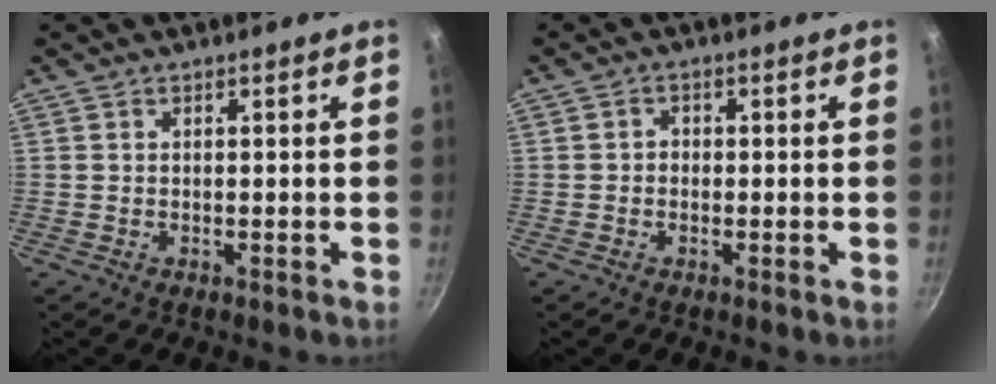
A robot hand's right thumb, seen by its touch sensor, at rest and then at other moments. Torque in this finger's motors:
{"motor_torque": [-0.07, 0.10, -0.19, -0.01, -0.02]}